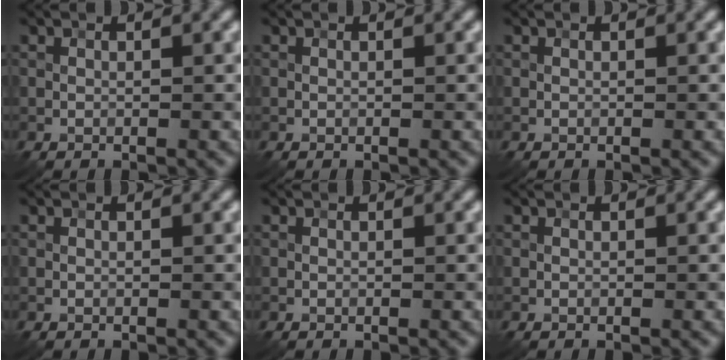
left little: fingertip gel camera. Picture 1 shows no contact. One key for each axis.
{"total": 0.0}
{"total": 0.0}
{"total": 0.0}
{"total": 0.0}
{"total": 0.0}